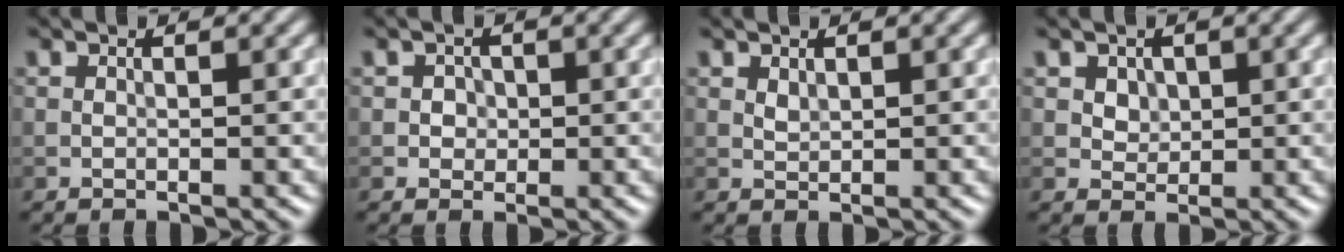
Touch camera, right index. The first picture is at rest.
{"total": 1.4, "force": [0.2, 1.3, 0.5], "torque": [0.005, 0.002, 0.003]}
{"total": 0.8, "force": [0.5, 0.4, 0.5], "torque": [-0.015, -0.001, 0.012]}
{"total": 2.2, "force": [1.0, 1.7, 1.0], "torque": [-0.023, -0.003, 0.030]}